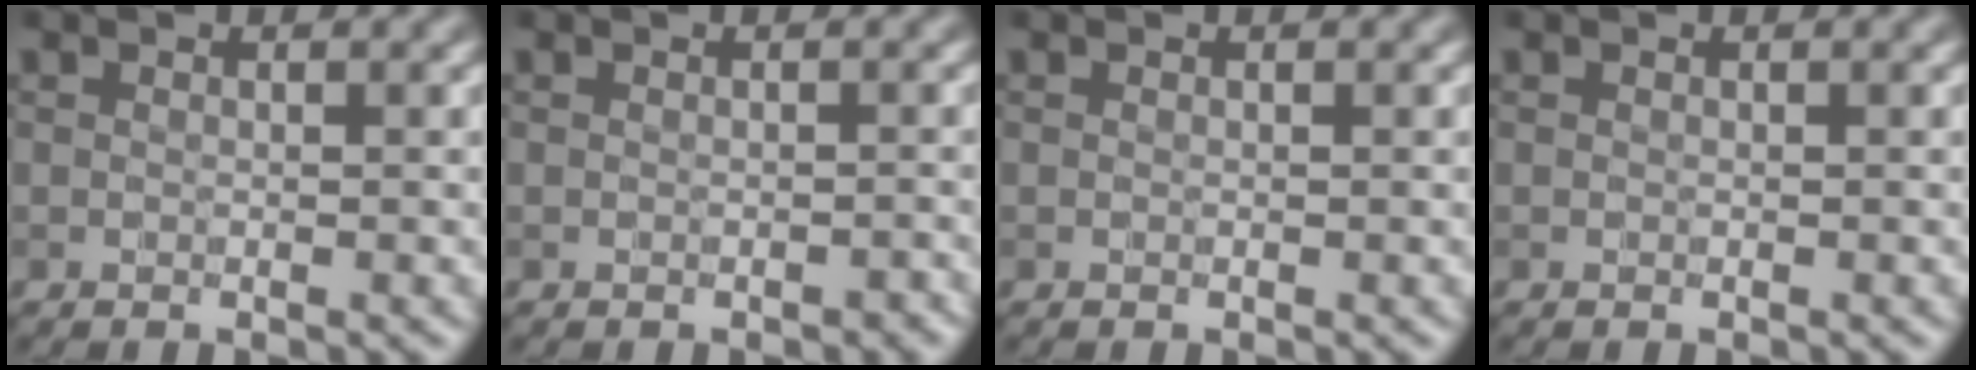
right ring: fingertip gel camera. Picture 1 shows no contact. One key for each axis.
{"total": 0.8, "fx": -0.5, "fy": 0.5, "fz": 0.4, "tx": -0.005, "ty": -0.002, "tz": -0.006}
{"total": 0.0}
{"total": 0.0}